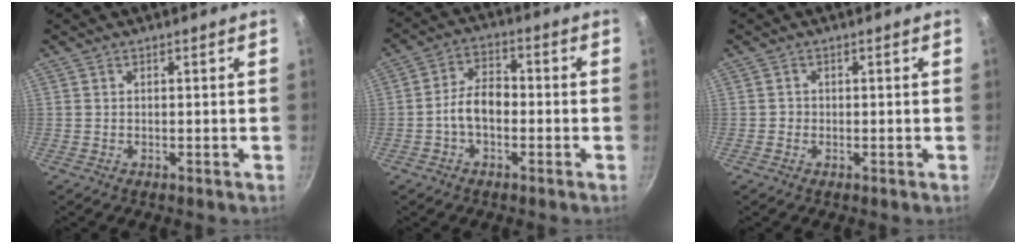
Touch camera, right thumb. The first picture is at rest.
{"total": 6.7, "force": [-1.7, 4.2, 5.0], "torque": [-0.071, 0.031, -0.038]}
{"total": 0.8, "force": [-0.2, 0.7, 0.1], "torque": [0.002, 0.001, -0.006]}